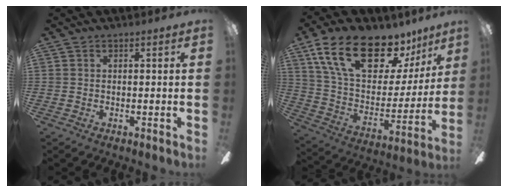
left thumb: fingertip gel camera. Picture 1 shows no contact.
{"total": 23.5, "force": [15.3, 11.0, 14.0], "torque": [-0.238, -0.087, 0.270]}